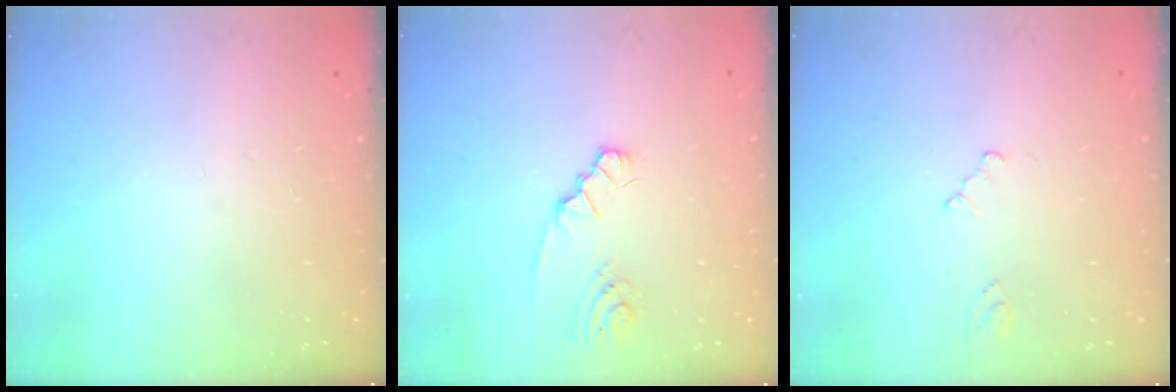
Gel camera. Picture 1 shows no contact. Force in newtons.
{"total": 2.2, "press": 2.2, "slide": 0.4}
{"total": 0.0}